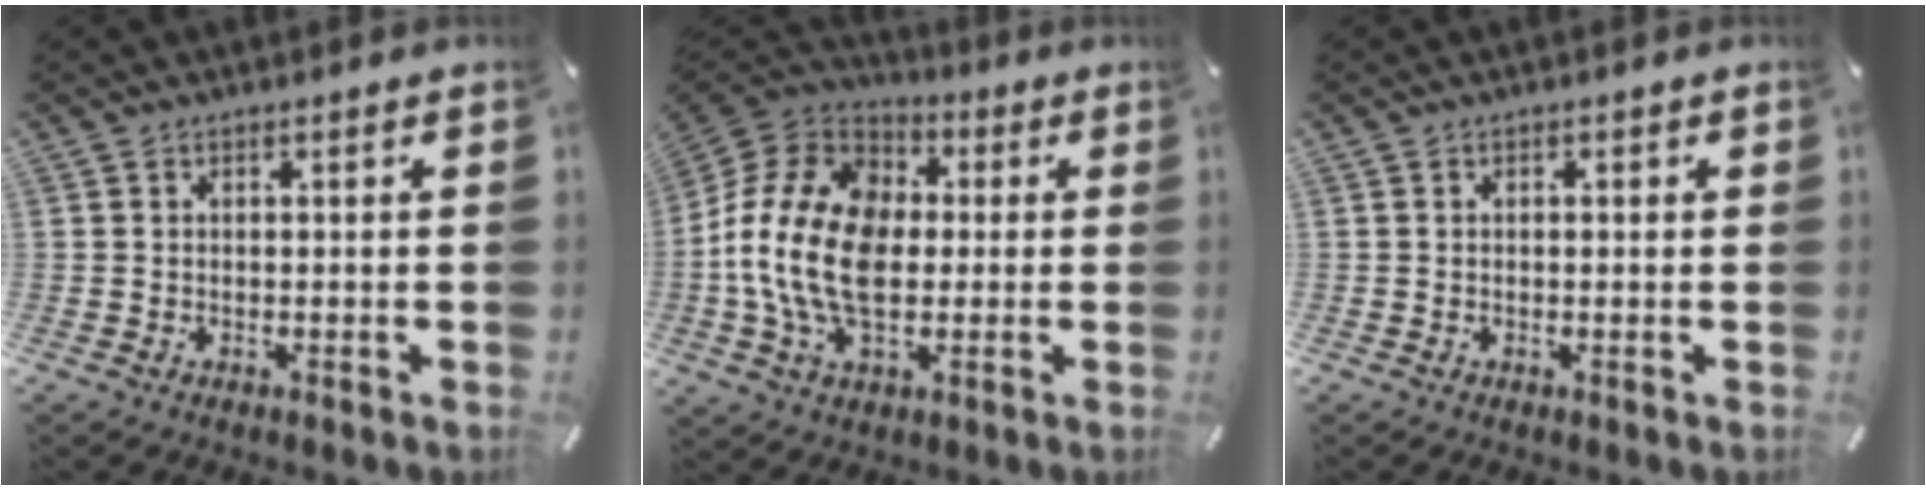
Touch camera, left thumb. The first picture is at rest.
{"total": 17.9, "force": [-2.3, 12.5, 12.6], "torque": [-0.274, 0.019, -0.045]}
{"total": 0.7, "force": [0.0, 0.2, 0.7], "torque": [-0.013, 0.000, -0.001]}